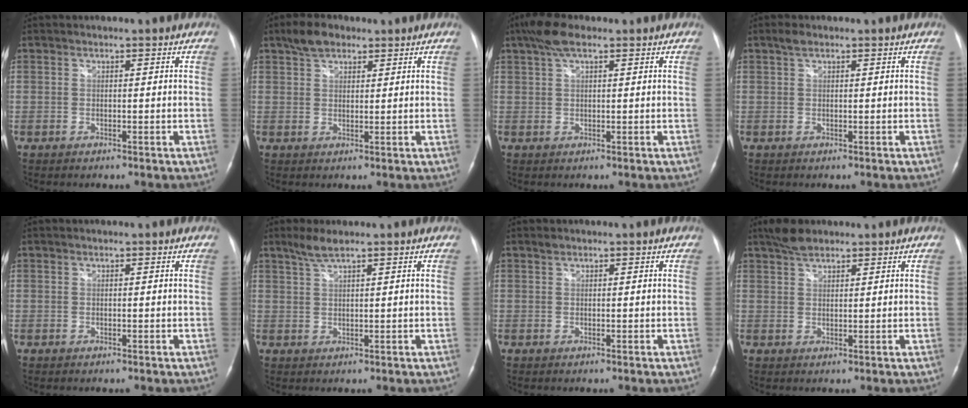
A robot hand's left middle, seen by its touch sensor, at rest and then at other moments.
{"total": 4.5, "force": [3.2, 2.2, 2.2], "torque": [-0.050, 0.015, 0.062]}
{"total": 4.8, "force": [3.1, 1.3, 3.4], "torque": [-0.075, 0.022, 0.057]}
{"total": 1.4, "force": [1.0, 0.5, 0.9], "torque": [-0.021, 0.010, 0.020]}
{"total": 0.0}
{"total": 3.0, "force": [2.4, 0.1, 1.9], "torque": [-0.050, 0.005, 0.052]}
{"total": 0.5, "force": [0.5, 0.2, 0.1], "torque": [-0.006, 0.004, 0.010]}
{"total": 3.6, "force": [3.0, 1.2, 1.6], "torque": [-0.040, 0.009, 0.057]}